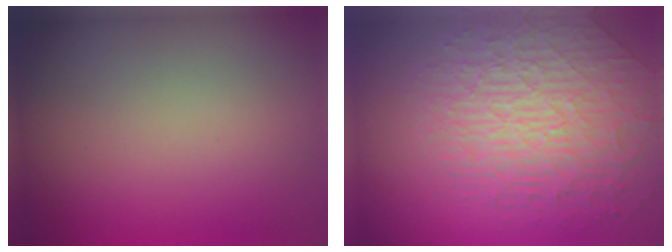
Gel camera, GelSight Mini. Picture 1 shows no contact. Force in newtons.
{"total": 5.3, "press": 4.8, "slide": 2.2}